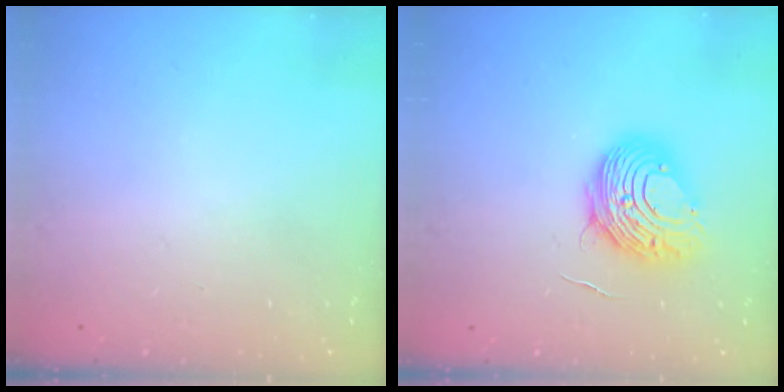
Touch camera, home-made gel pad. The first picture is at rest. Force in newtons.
{"total": 10.3, "press": 10.3, "slide": 0.7}